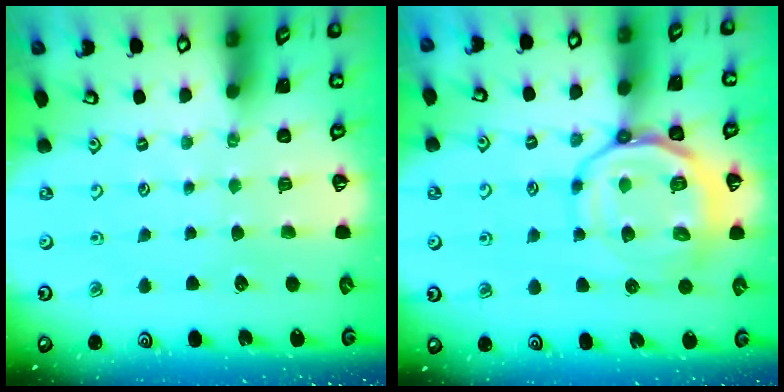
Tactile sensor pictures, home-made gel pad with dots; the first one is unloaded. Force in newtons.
{"total": 14.0, "press": 13.9, "slide": 2.1}